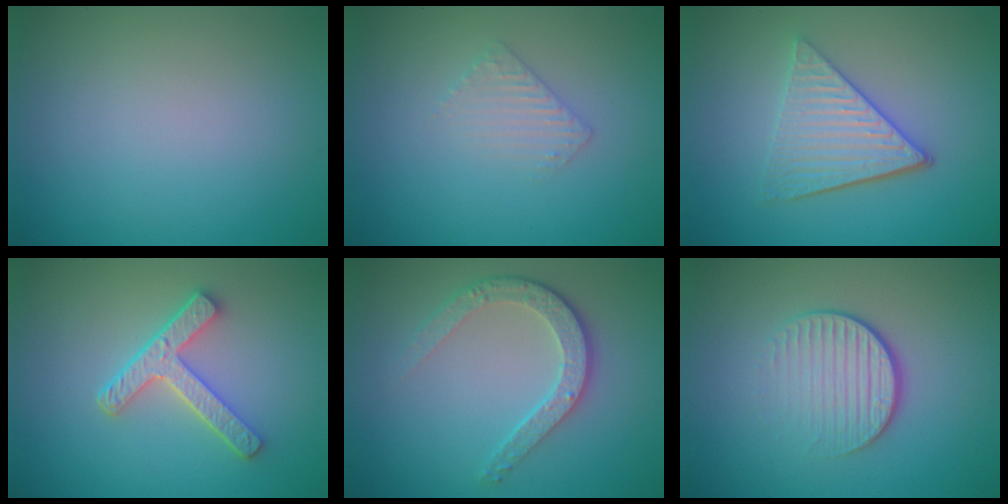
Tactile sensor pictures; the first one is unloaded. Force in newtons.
{"total": 1.6, "press": 1.6, "slide": 0.4}
{"total": 4.5, "press": 3.5, "slide": 2.8}
{"total": 3.7, "press": 3.2, "slide": 2.0}
{"total": 3.9, "press": 2.9, "slide": 2.5}
{"total": 4.1, "press": 2.6, "slide": 3.2}